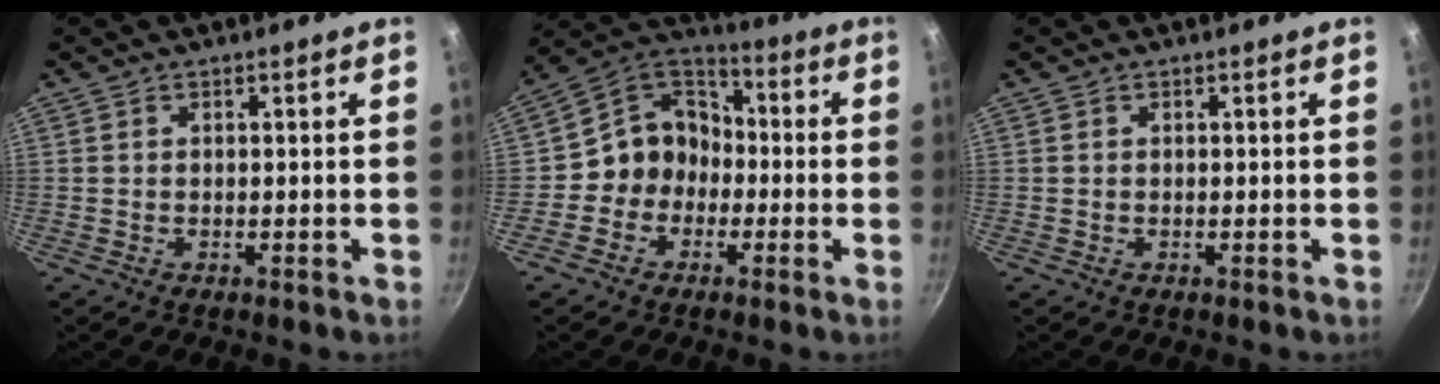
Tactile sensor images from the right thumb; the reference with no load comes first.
{"total": 10.2, "force": [-2.3, 9.0, 4.2], "torque": [-0.025, 0.047, -0.061]}
{"total": 0.0}